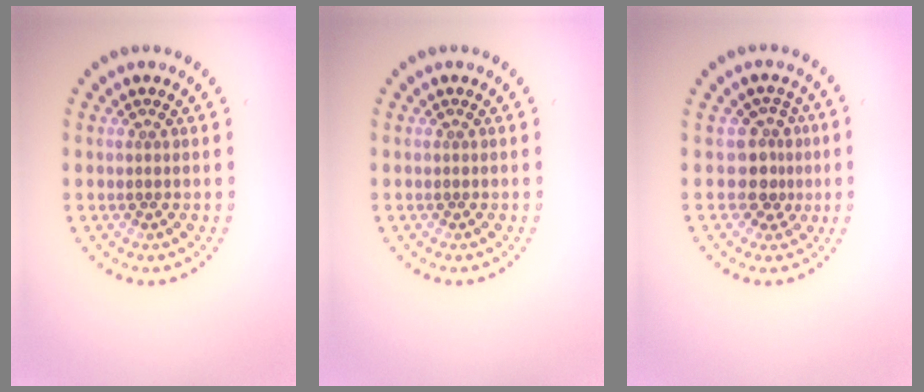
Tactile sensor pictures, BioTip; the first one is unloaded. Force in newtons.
{"total": 0.0}
{"total": 2.6, "press": 1.9, "slide": 1.8}